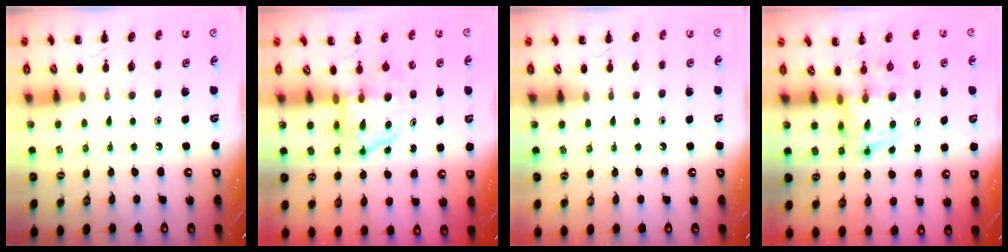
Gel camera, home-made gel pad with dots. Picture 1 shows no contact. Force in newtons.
{"total": 3.8, "press": 3.8, "slide": 0.2}
{"total": 0.0}
{"total": 3.7, "press": 3.6, "slide": 0.6}